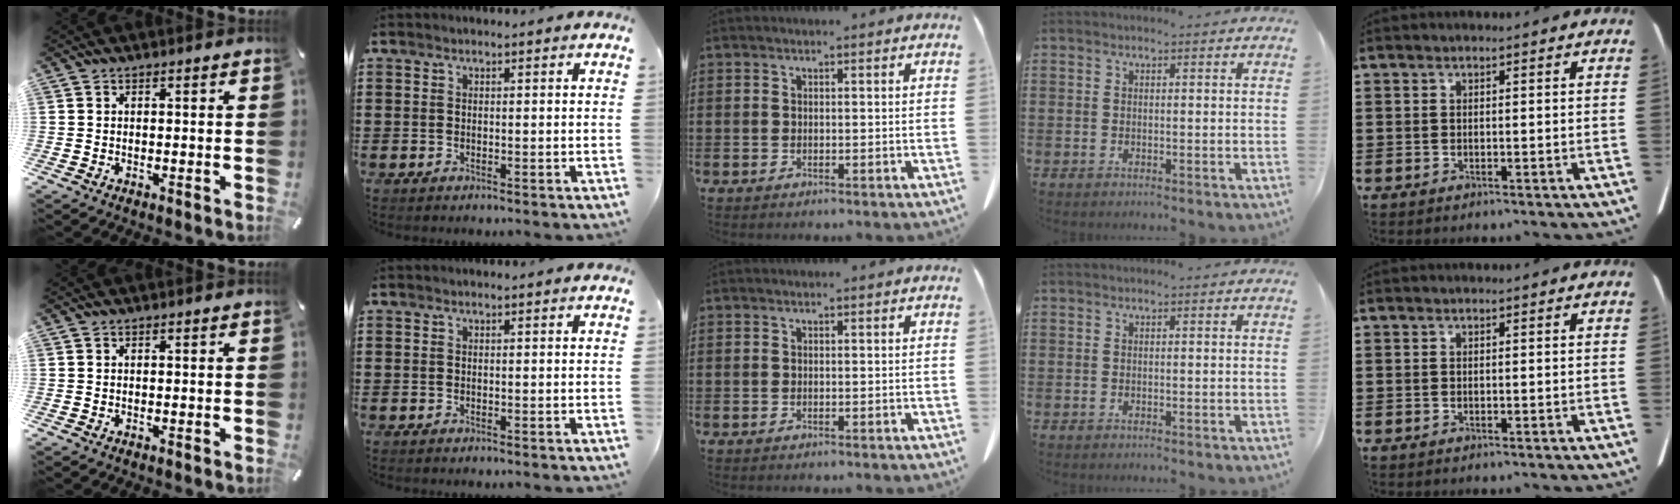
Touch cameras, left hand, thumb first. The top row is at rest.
{}